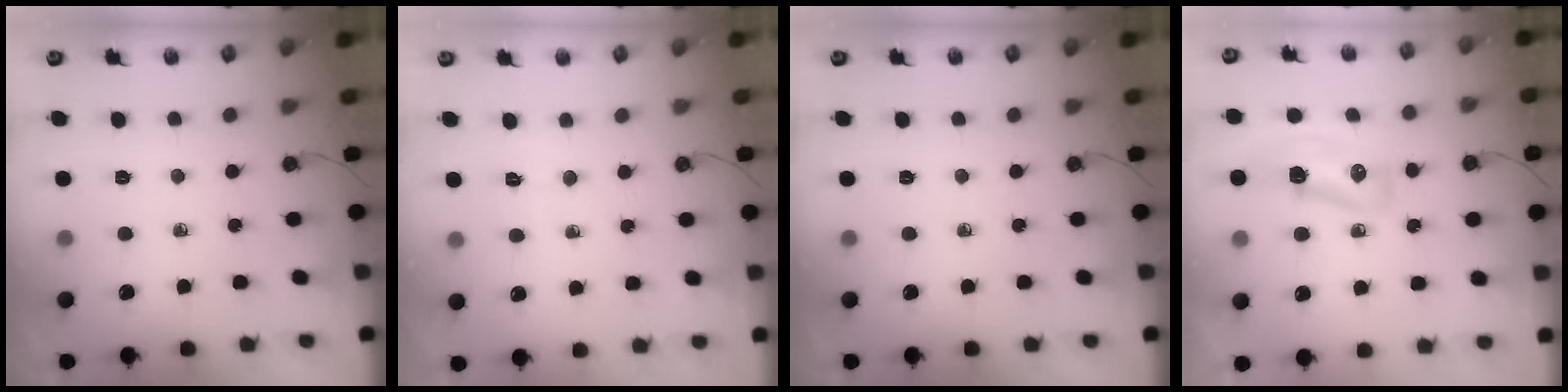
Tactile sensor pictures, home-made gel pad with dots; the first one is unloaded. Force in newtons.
{"total": 2.9, "press": 2.6, "slide": 1.4}
{"total": 0.0}
{"total": 10.0, "press": 10.0, "slide": 0.8}